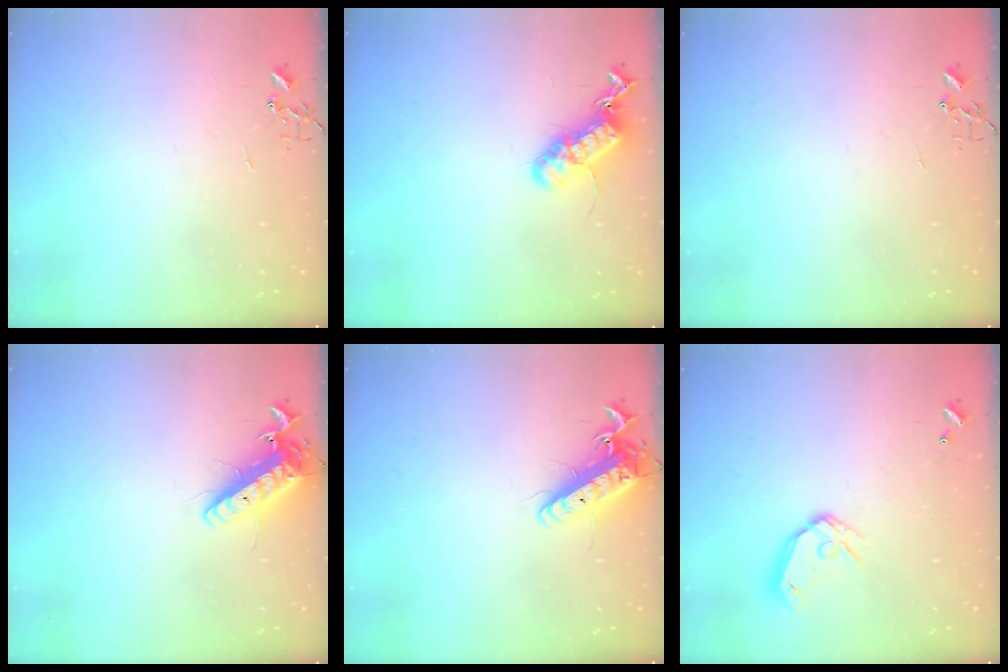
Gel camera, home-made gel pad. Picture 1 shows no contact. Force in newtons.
{"total": 16.7, "press": 16.6, "slide": 1.2}
{"total": 0.0}
{"total": 13.4, "press": 13.1, "slide": 2.5}
{"total": 15.4, "press": 15.1, "slide": 2.8}
{"total": 10.4, "press": 10.2, "slide": 1.6}